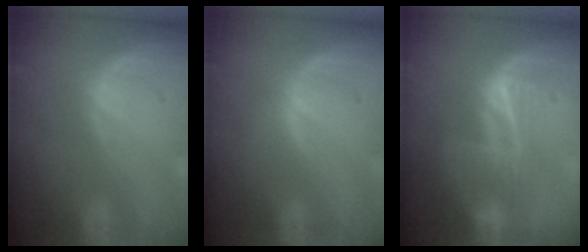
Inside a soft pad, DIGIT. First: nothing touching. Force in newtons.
{"total": 0.0}
{"total": 6.6, "press": 5.5, "slide": 3.6}